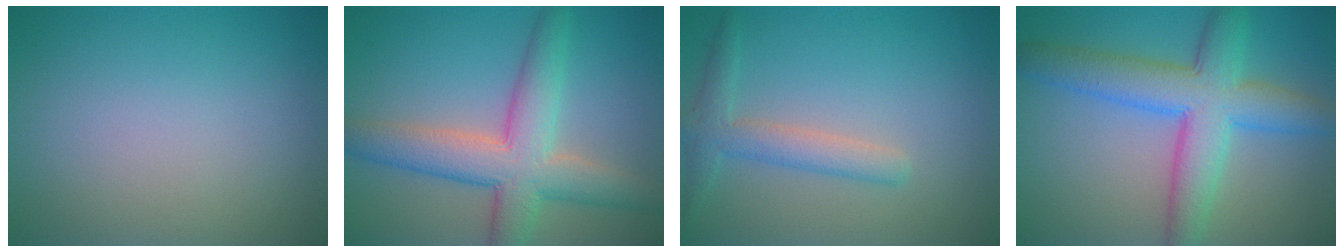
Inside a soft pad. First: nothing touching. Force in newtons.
{"total": 7.1, "press": 7.1, "slide": 0.2}
{"total": 2.8, "press": 2.8, "slide": 0.1}
{"total": 7.6, "press": 7.6, "slide": 0.1}